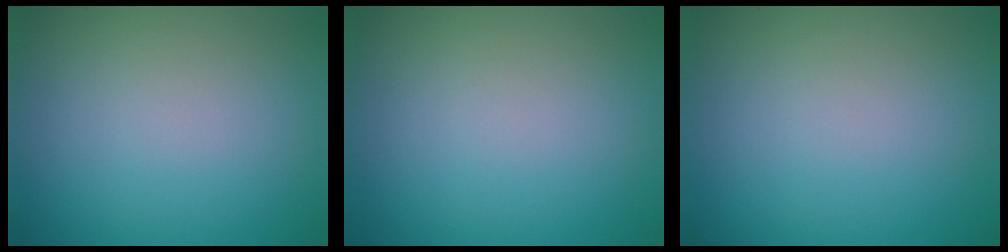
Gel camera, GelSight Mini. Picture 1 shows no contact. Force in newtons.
{"total": 0.0}
{"total": 0.0}